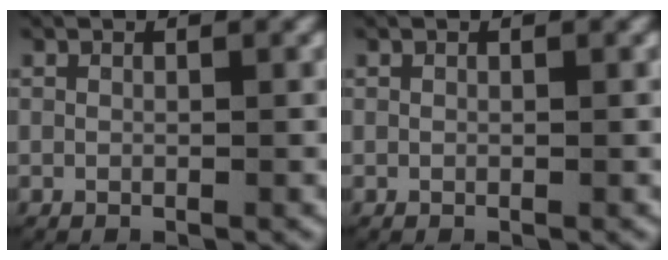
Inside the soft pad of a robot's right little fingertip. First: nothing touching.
{"total": 0.0}